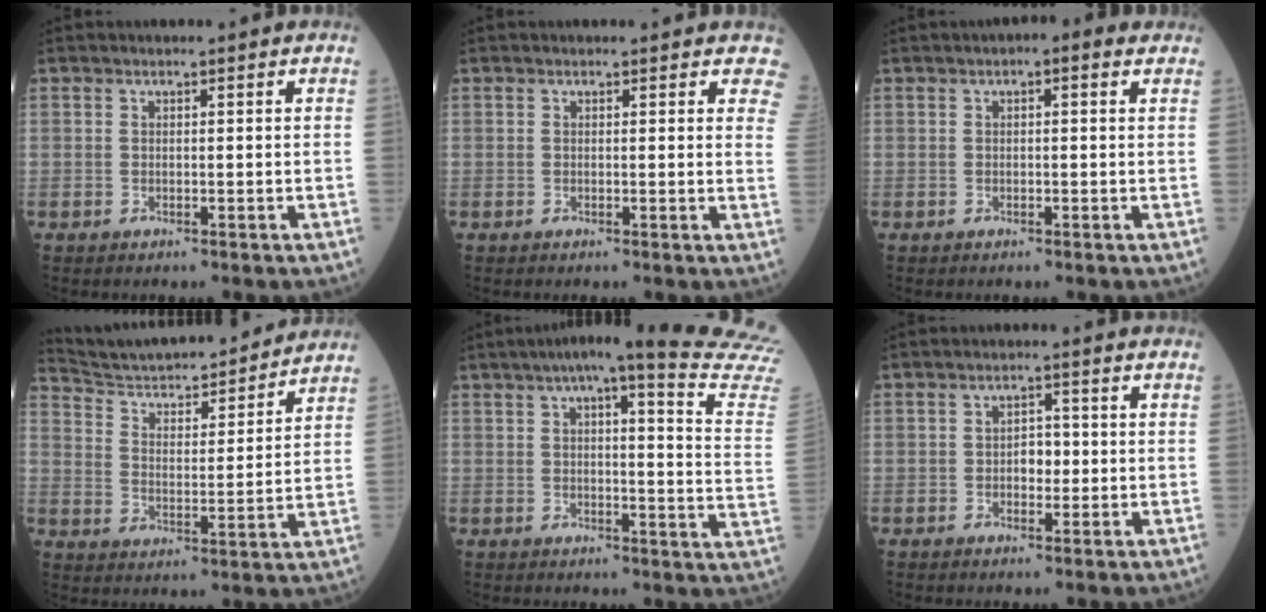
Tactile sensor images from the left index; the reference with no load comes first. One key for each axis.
{"total": 5.0, "fx": 4.4, "fy": 1.8, "fz": 1.3, "tx": 0.010, "ty": -0.016, "tz": 0.024}
{"total": 2.6, "fx": 1.4, "fy": 1.0, "fz": 2.0, "tx": -0.027, "ty": 0.017, "tz": 0.012}
{"total": 18.9, "fx": 17.7, "fy": 2.4, "fz": 6.1, "tx": -0.102, "ty": 0.000, "tz": 0.265}
{"total": 24.4, "fx": 20.9, "fy": 0.4, "fz": 12.5, "tx": -0.162, "ty": -0.074, "tz": 0.227}
{"total": 2.6, "fx": -0.4, "fy": 1.7, "fz": 2.0, "tx": -0.028, "ty": 0.004, "tz": -0.007}